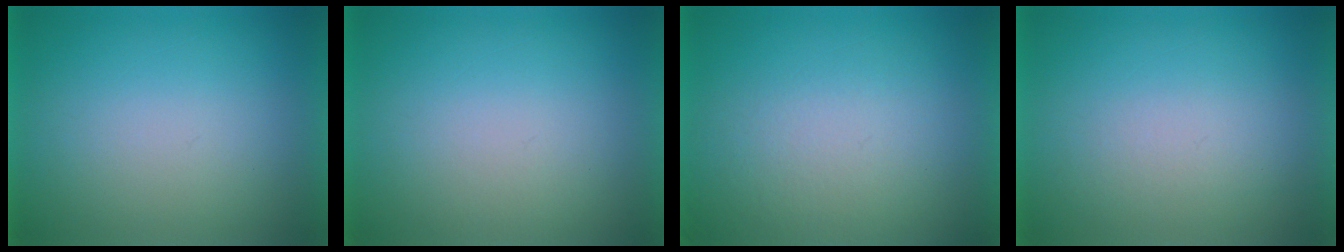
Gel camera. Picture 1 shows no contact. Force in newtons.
{"total": 1.0}
{"total": 4.0}
{"total": 1.3}